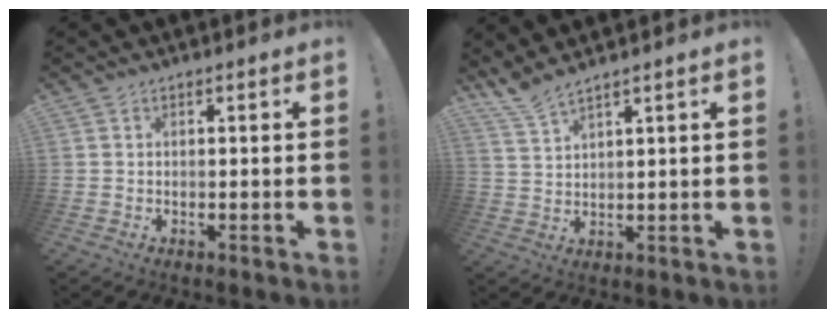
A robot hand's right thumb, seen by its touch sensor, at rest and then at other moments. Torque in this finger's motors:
{"motor_torque": [-0.75, 0.74, 0.08, -0.04, 0.00]}